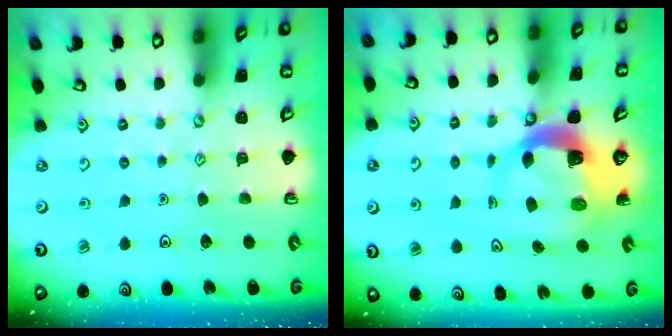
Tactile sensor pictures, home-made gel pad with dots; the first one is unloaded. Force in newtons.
{"total": 6.4, "press": 6.3, "slide": 0.9}